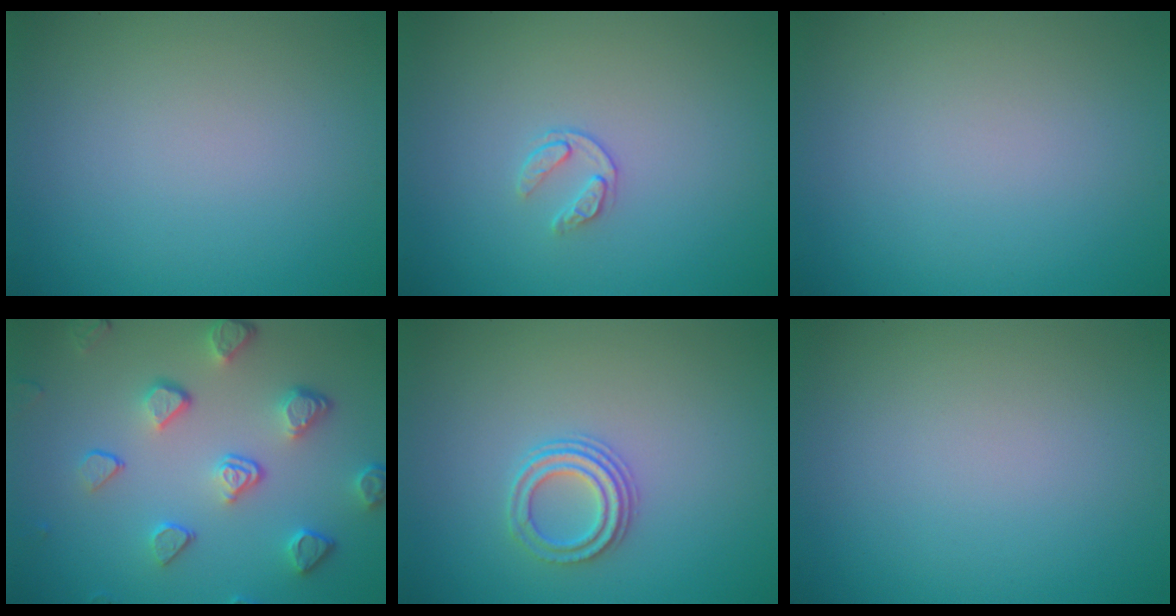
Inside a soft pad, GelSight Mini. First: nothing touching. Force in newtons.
{"total": 1.3, "press": 0.8, "slide": 1.1}
{"total": 0.0}
{"total": 4.9, "press": 3.7, "slide": 3.2}
{"total": 2.5, "press": 2.2, "slide": 1.2}
{"total": 0.0}